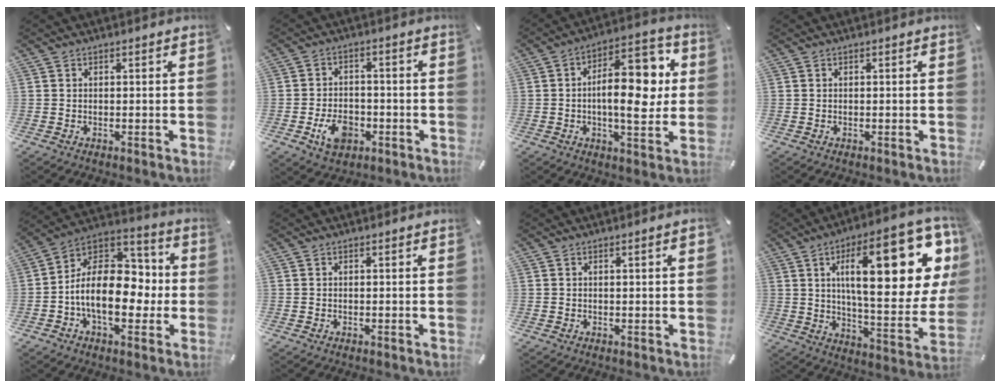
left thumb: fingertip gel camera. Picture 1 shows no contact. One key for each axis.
{"total": 8.1, "fx": -3.0, "fy": 5.8, "fz": 4.8, "tx": -0.085, "ty": 0.008, "tz": -0.055}
{"total": 16.5, "fx": 1.4, "fy": 7.8, "fz": 14.5, "tx": -0.190, "ty": -0.001, "tz": 0.021}
{"total": 0.0}
{"total": 17.0, "fx": -2.6, "fy": 11.5, "fz": 12.3, "tx": -0.202, "ty": 0.001, "tz": -0.043}
{"total": 0.0}
{"total": 2.0, "fx": 0.3, "fy": 0.2, "fz": 1.9, "tx": -0.034, "ty": -0.001, "tz": 0.005}
{"total": 29.4, "fx": 9.2, "fy": 10.9, "fz": 25.8, "tx": -0.394, "ty": -0.040, "tz": 0.140}